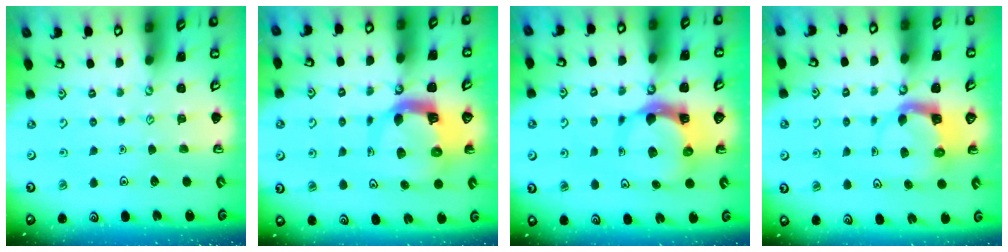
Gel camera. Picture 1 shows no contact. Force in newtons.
{"total": 8.4, "press": 8.3, "slide": 1.1}
{"total": 7.4, "press": 7.3, "slide": 1.1}
{"total": 3.6, "press": 3.6, "slide": 0.6}